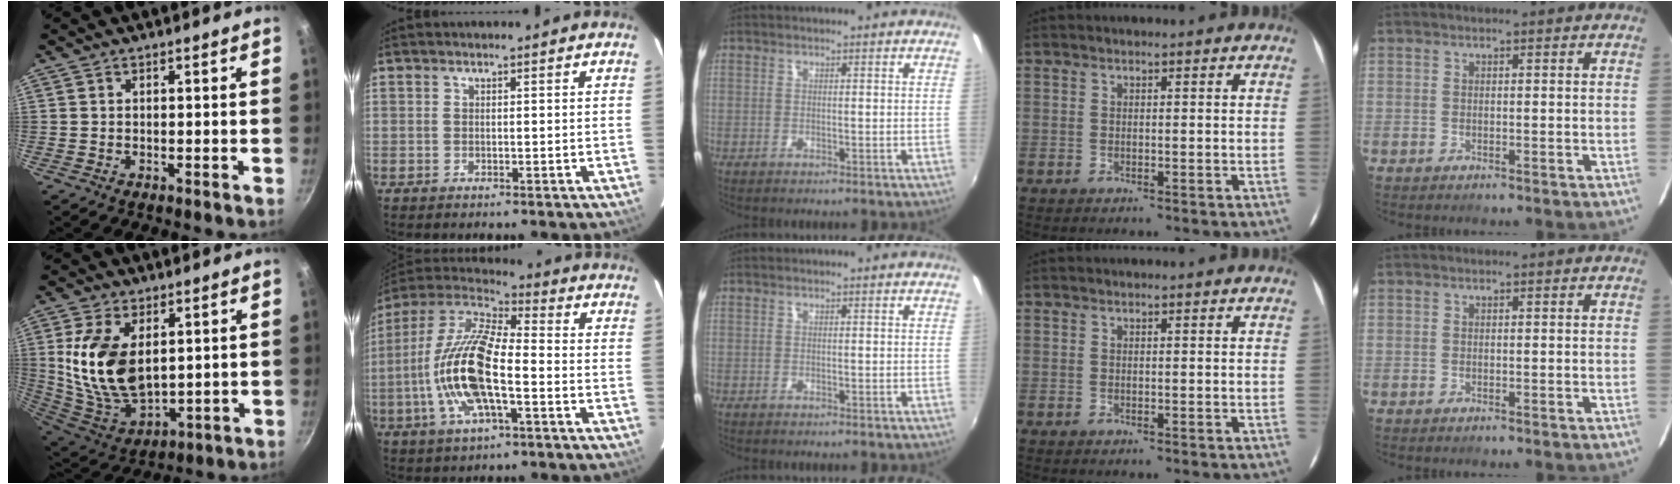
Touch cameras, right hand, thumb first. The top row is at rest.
{"thumb": {"total": 17.2, "force": [3.4, 10.2, 13.5], "torque": [-0.246, -0.033, 0.081]}, "index": {"total": 17.6, "force": [-4.7, 5.8, 15.9], "torque": [-0.322, -0.005, -0.098]}}